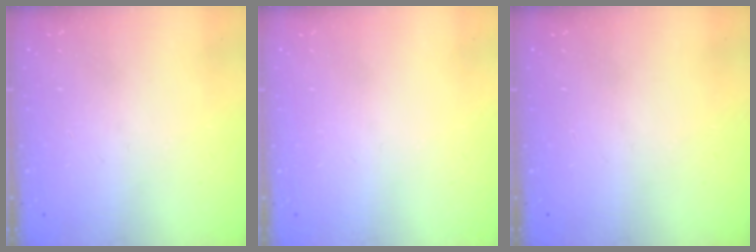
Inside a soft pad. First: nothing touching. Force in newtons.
{"total": 0.0}
{"total": 0.0}